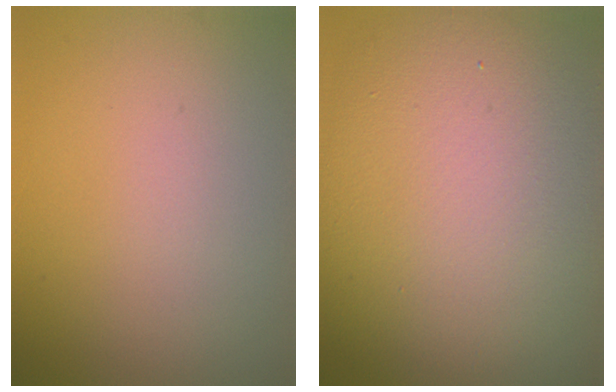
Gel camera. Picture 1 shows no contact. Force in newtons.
{"total": 15.3, "press": 15.2, "slide": 1.2}